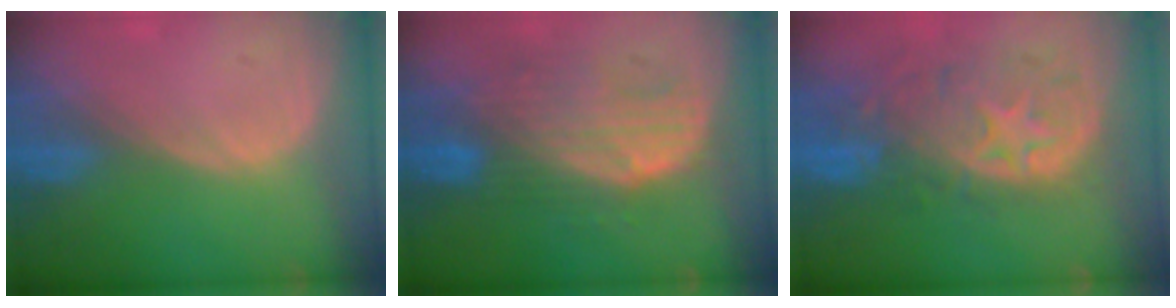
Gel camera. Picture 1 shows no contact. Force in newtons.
{"total": 9.2, "press": 8.4, "slide": 3.7}
{"total": 11.2, "press": 9.7, "slide": 5.5}